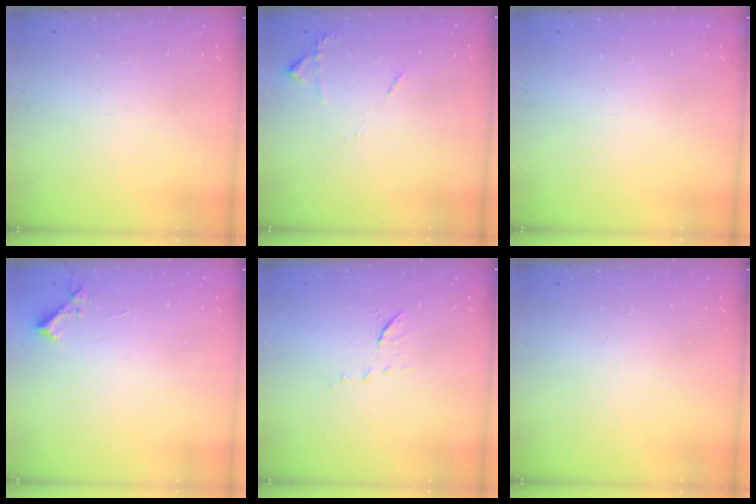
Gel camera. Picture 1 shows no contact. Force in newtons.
{"total": 7.8, "press": 7.7, "slide": 0.7}
{"total": 0.0}
{"total": 3.6, "press": 3.6, "slide": 0.5}
{"total": 6.1, "press": 5.9, "slide": 1.5}
{"total": 0.0}